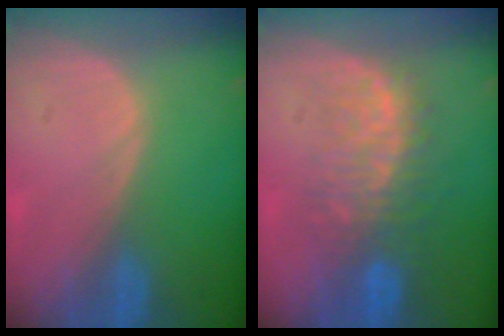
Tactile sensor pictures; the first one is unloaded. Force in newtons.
{"total": 8.5, "press": 8.0, "slide": 2.8}